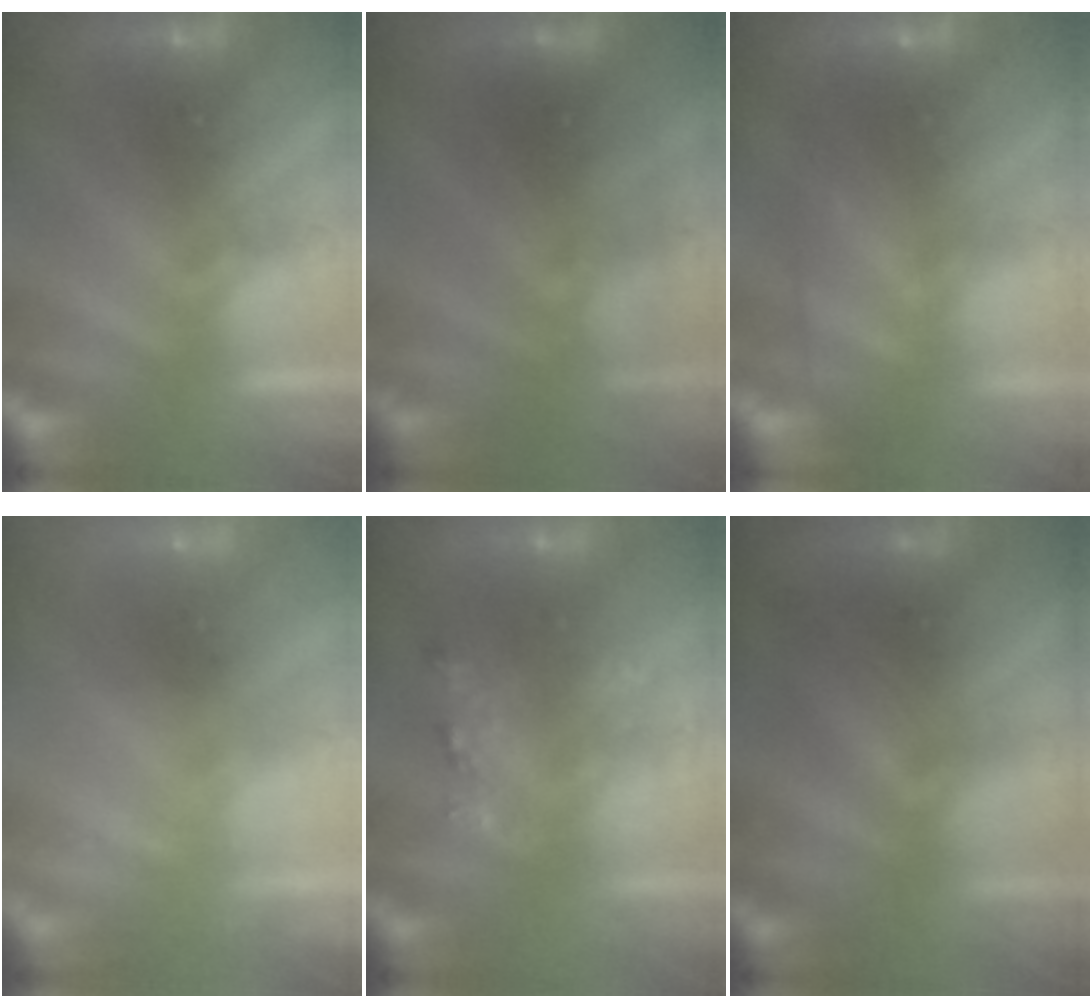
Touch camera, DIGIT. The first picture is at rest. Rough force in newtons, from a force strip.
{"total": 2.8}
{"total": 7.6}
{"total": 2.6}
{"total": 2.0}
{"total": 4.5}